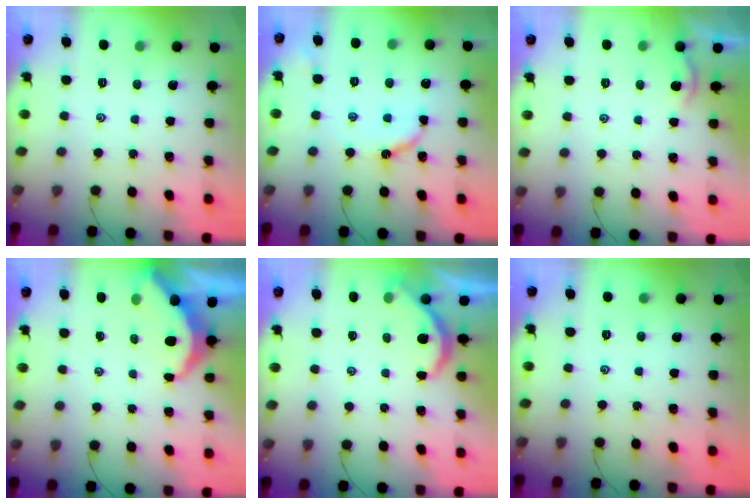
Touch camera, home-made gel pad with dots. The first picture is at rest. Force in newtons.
{"total": 7.7, "press": 7.6, "slide": 0.7}
{"total": 1.2, "press": 1.2, "slide": 0.2}
{"total": 4.7, "press": 4.7, "slide": 0.4}
{"total": 4.0, "press": 4.0, "slide": 0.4}
{"total": 0.0}